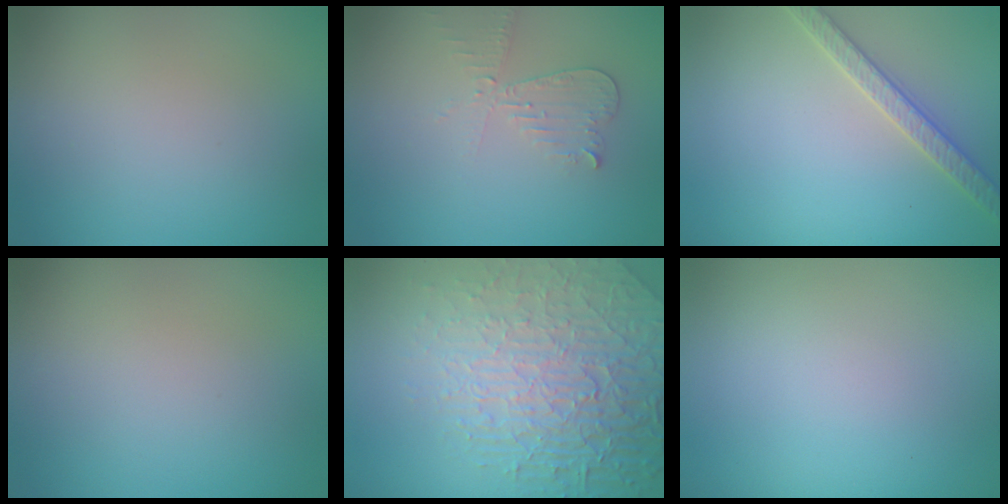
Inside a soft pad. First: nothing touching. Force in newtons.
{"total": 2.2, "press": 2.2, "slide": 0.2}
{"total": 2.8, "press": 2.8, "slide": 0.4}
{"total": 0.0}
{"total": 7.8, "press": 5.9, "slide": 5.1}
{"total": 0.0}